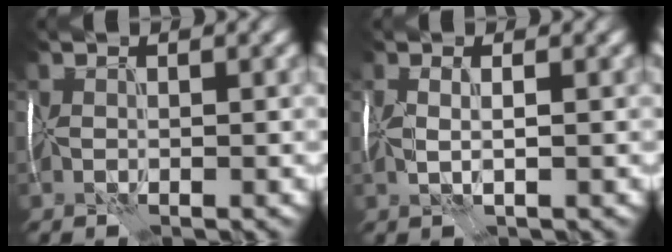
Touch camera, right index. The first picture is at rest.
{"total": 0.5, "force": [0.4, -0.3, 0.2], "torque": [-0.021, 0.003, 0.007]}